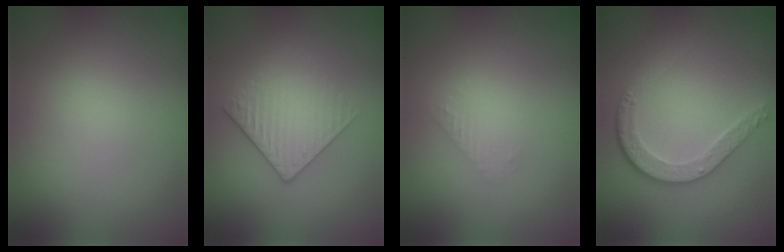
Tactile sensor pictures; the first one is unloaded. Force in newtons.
{"total": 3.2, "press": 2.9, "slide": 1.4}
{"total": 0.9, "press": 0.9, "slide": 0.2}
{"total": 3.8, "press": 2.9, "slide": 2.5}